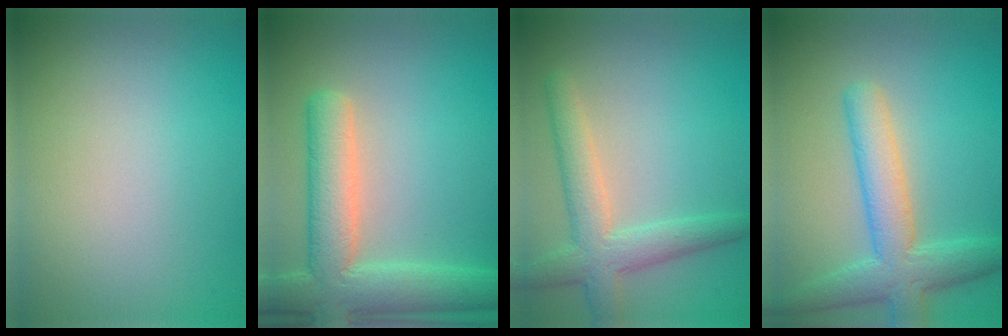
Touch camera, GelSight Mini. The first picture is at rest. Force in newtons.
{"total": 7.3, "press": 7.2, "slide": 0.8}
{"total": 4.4, "press": 4.4, "slide": 0.1}
{"total": 5.6, "press": 5.6, "slide": 0.2}